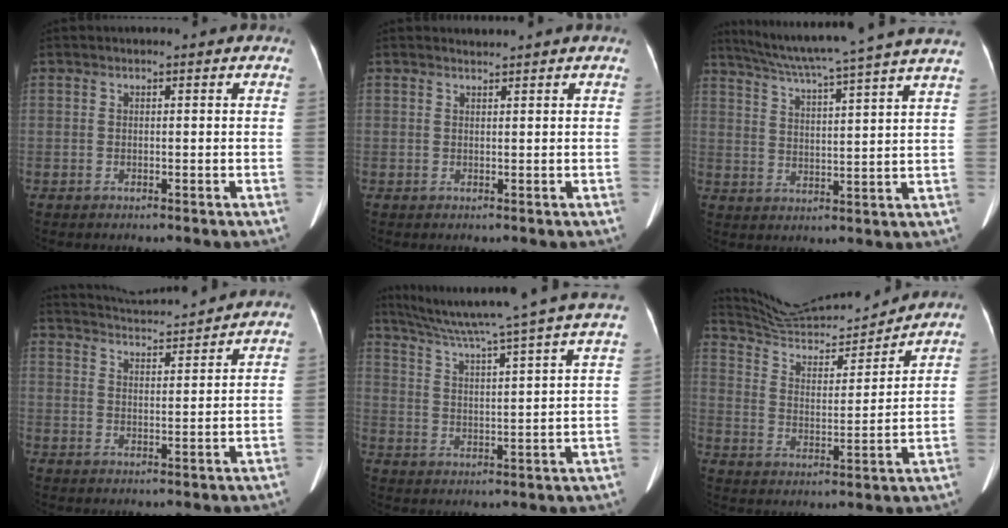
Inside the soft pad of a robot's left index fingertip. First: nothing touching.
{"total": 0.5, "force": [0.4, -0.2, -0.4], "torque": [-0.001, 0.000, 0.009]}
{"total": 19.6, "force": [16.9, -1.8, 9.7], "torque": [-0.169, -0.011, 0.232]}
{"total": 9.5, "force": [9.4, -0.2, 1.8], "torque": [-0.042, 0.012, 0.143]}
{"total": 22.0, "force": [19.0, -2.1, 11.0], "torque": [-0.188, -0.024, 0.261]}
{"total": 15.0, "force": [14.6, 0.6, 3.3], "torque": [-0.069, -0.010, 0.243]}